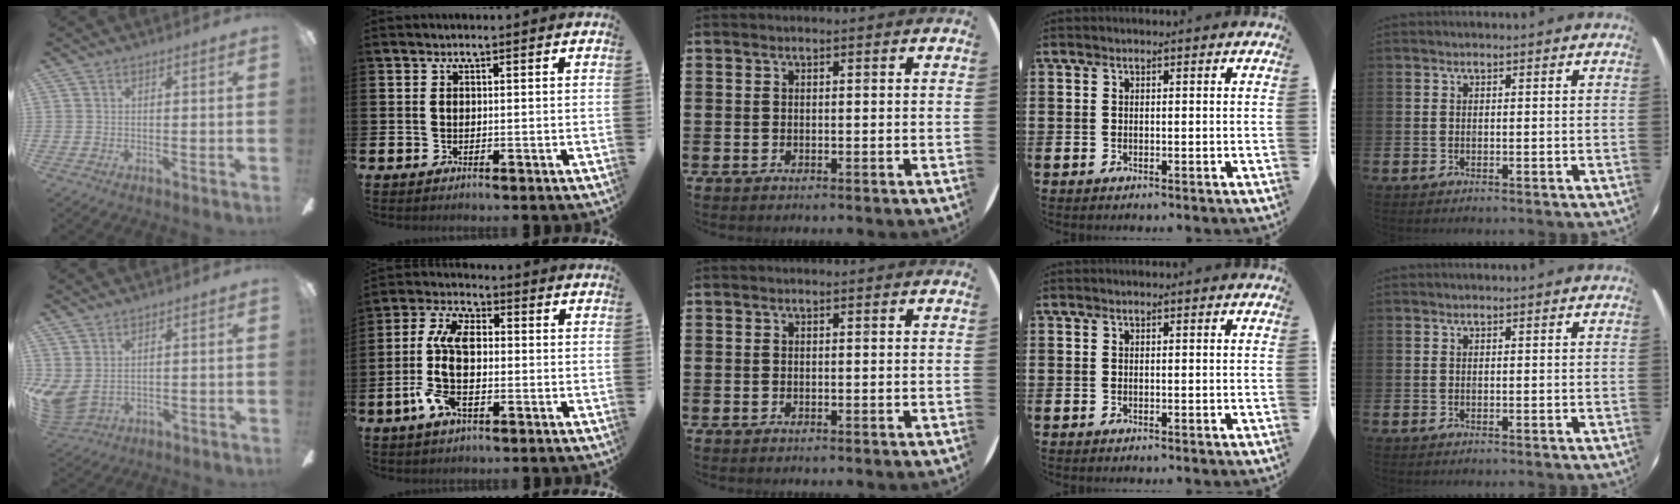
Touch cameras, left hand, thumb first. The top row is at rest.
{"thumb": {"total": 5.1, "force": [2.2, 3.4, 3.1], "torque": [-0.088, -0.015, 0.042]}, "index": {"total": 9.5, "force": [-0.6, 4.6, 8.3], "torque": [-0.190, -0.001, -0.016]}}